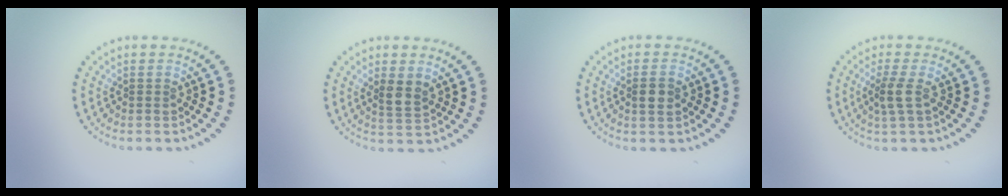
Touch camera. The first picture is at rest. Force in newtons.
{"total": 2.0, "press": 1.9, "slide": 0.8}
{"total": 1.8, "press": 1.8, "slide": 0.4}
{"total": 2.0, "press": 1.7, "slide": 1.1}